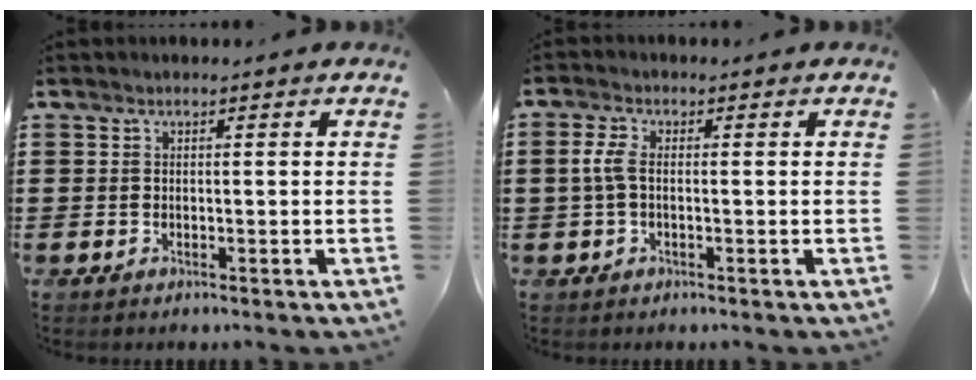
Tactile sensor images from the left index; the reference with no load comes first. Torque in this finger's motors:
{"motor_torque": [0.51, 0.57, 0.33, 0.05]}